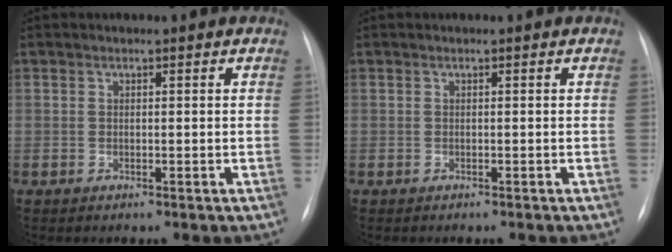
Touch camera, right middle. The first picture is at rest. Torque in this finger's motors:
{"motor_torque": [-0.03, -0.03, -0.02, 0.00]}